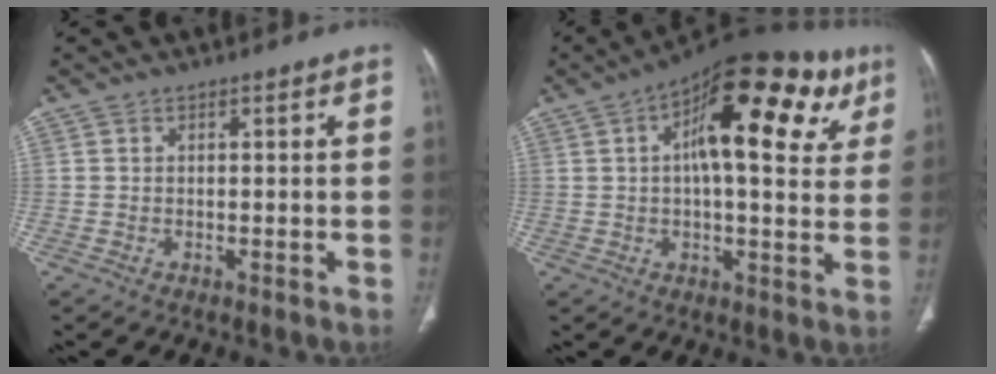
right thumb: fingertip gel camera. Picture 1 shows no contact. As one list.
[{"total": 23.3, "force": [8.3, 9.8, 19.5], "torque": [-0.250, 0.014, 0.110]}]